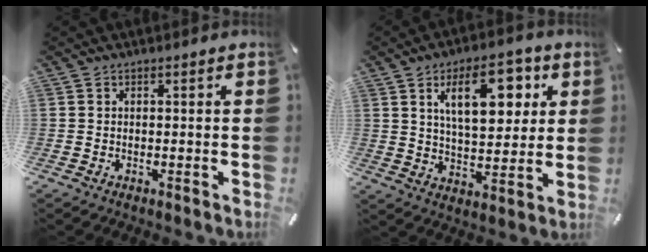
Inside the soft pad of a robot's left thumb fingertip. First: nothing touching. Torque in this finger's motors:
{"motor_torque": [2.35, 2.66, 1.46, -1.31, 0.47]}